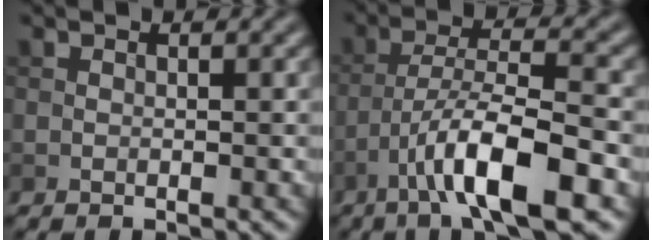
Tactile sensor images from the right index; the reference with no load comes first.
{"total": 9.0, "force": [-4.6, 1.9, 7.5], "torque": [-0.125, 0.013, -0.083]}